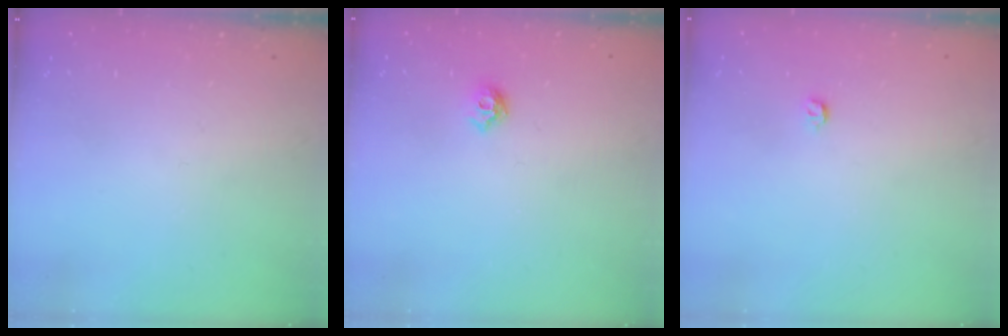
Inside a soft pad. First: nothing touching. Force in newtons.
{"total": 5.9, "press": 5.8, "slide": 1.0}
{"total": 3.2, "press": 3.2, "slide": 0.6}